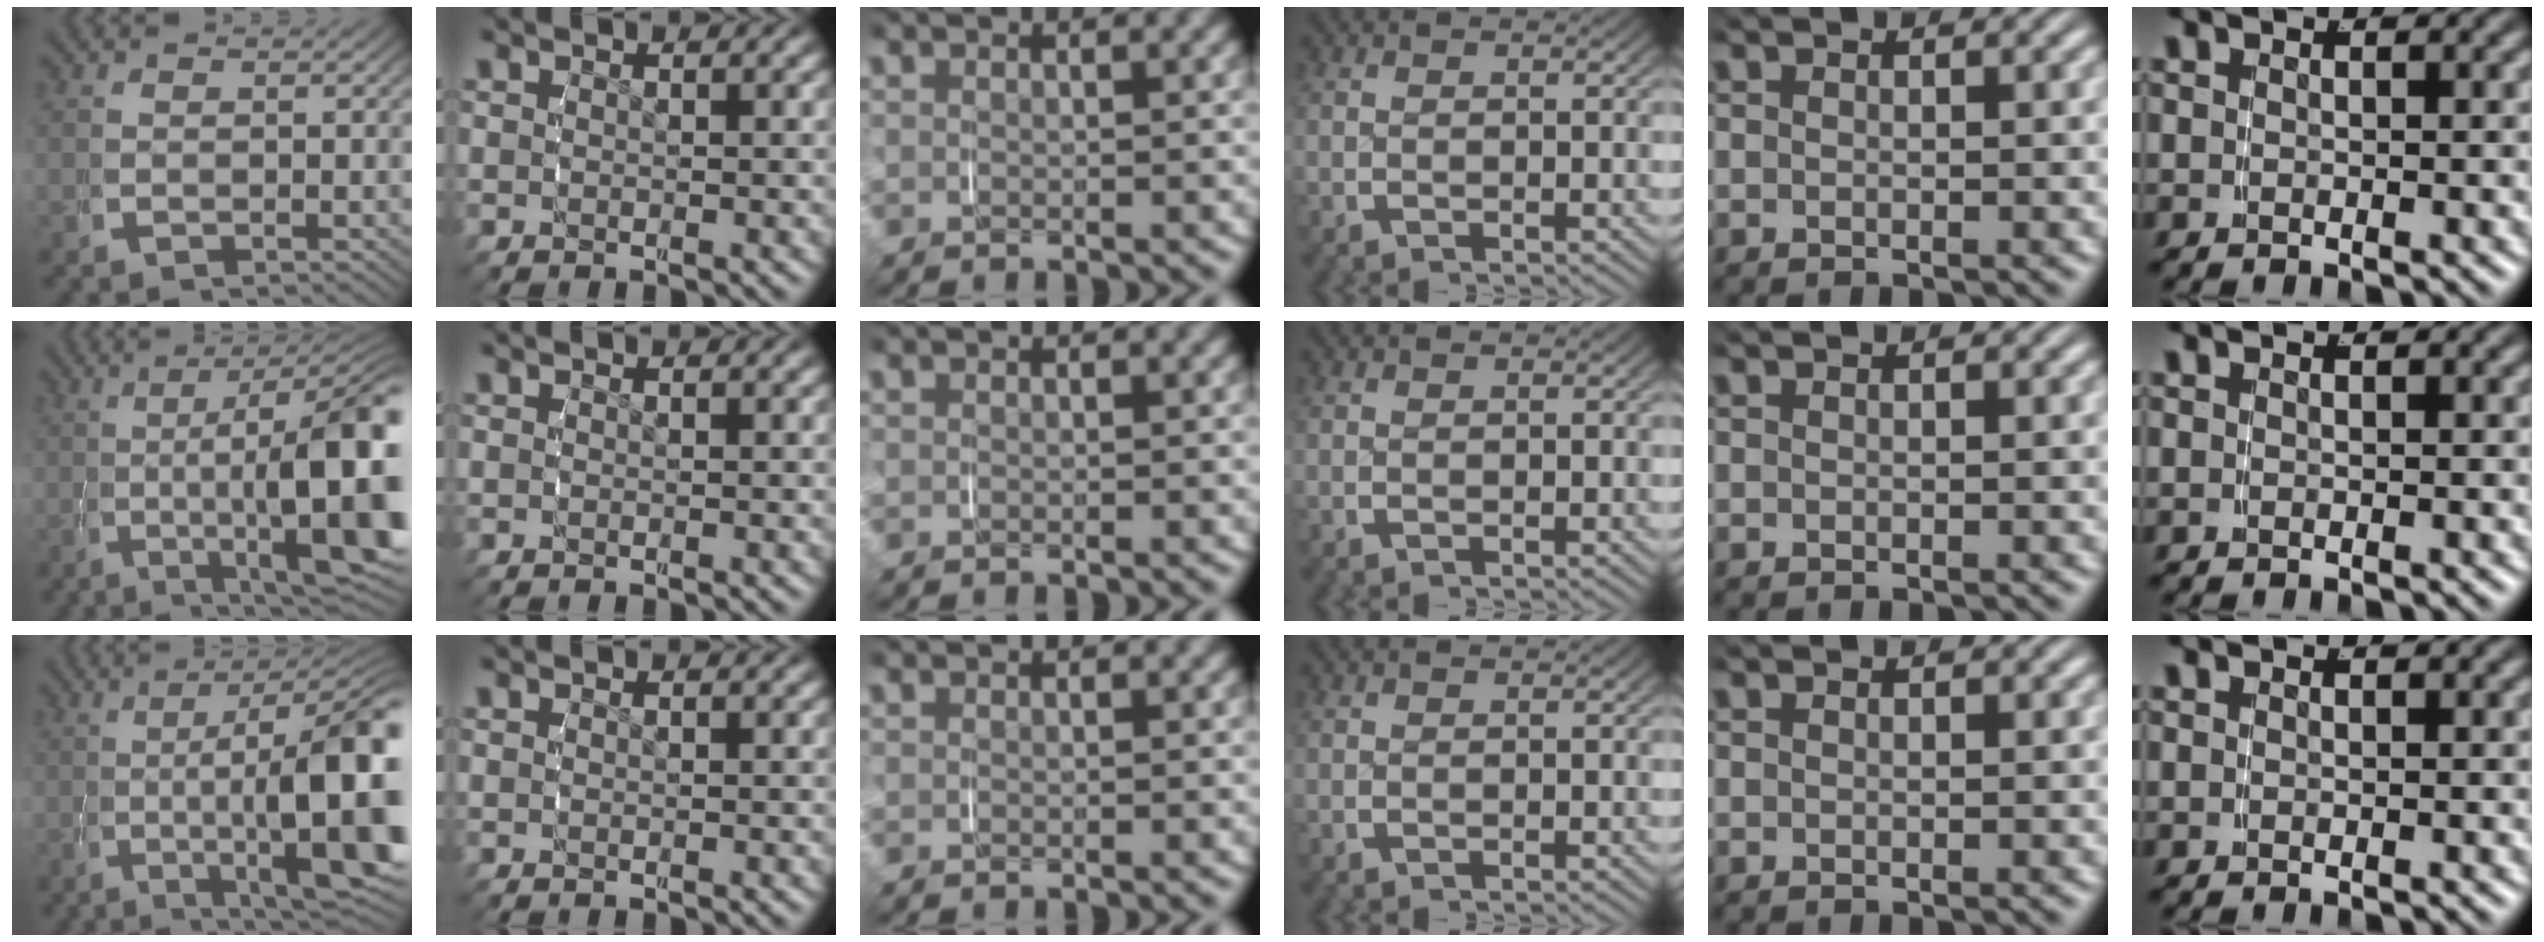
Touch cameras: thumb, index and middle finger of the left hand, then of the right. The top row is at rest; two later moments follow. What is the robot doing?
{"motion": "grasp_and_lifting", "object": "pencil case"}